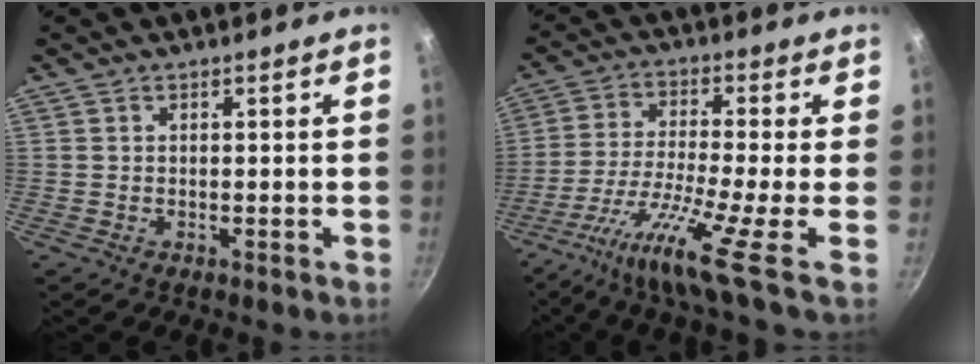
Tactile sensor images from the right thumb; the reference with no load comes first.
{"total": 13.2, "force": [-5.8, -0.3, 11.8], "torque": [-0.229, 0.006, -0.122]}